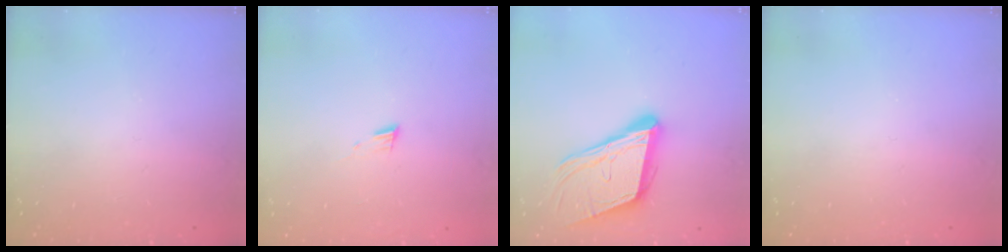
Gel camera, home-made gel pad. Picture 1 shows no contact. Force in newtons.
{"total": 4.9, "press": 4.9, "slide": 0.5}
{"total": 16.0, "press": 15.6, "slide": 3.7}
{"total": 0.0}